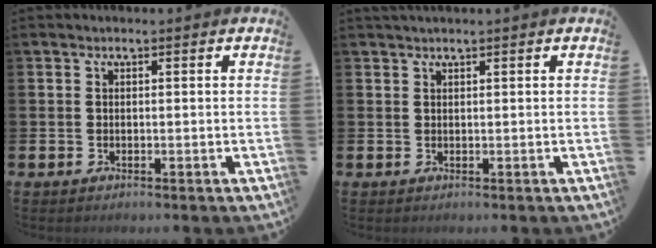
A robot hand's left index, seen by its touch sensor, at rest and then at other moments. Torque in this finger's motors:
{"motor_torque": [0.08, 0.00, 0.00, 0.05]}